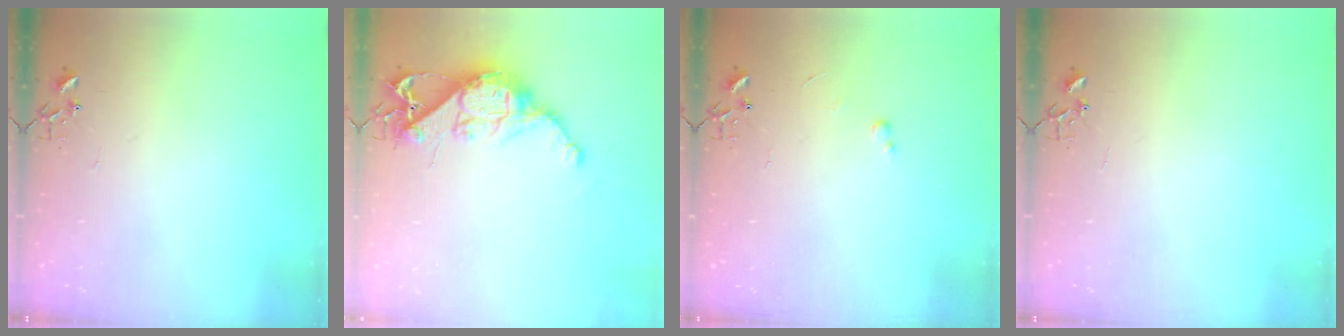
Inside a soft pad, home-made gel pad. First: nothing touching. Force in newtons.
{"total": 12.8, "press": 12.7, "slide": 1.0}
{"total": 2.4, "press": 2.3, "slide": 0.4}
{"total": 0.0}